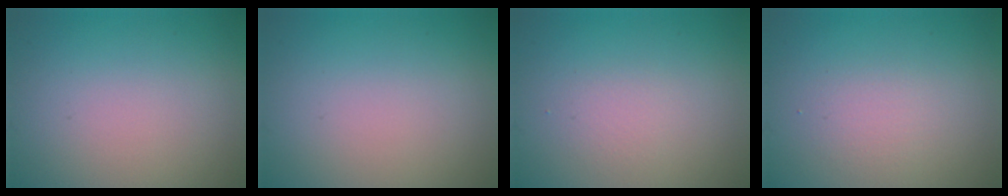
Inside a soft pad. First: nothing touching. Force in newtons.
{"total": 0.0}
{"total": 1.3, "press": 1.3, "slide": 0.0}
{"total": 1.6, "press": 1.6, "slide": 0.1}